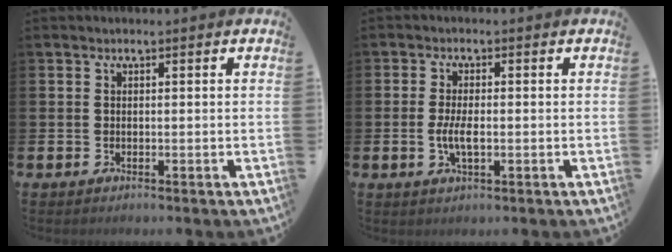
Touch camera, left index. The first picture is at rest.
{"total": 3.4, "force": [-0.4, 1.3, 3.1], "torque": [-0.055, -0.004, -0.012]}